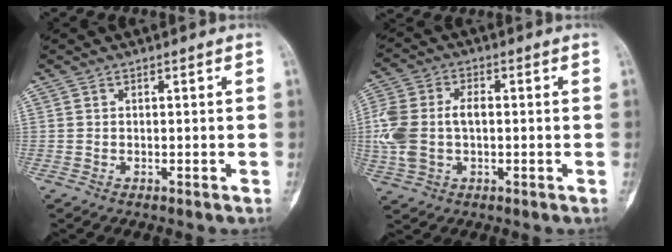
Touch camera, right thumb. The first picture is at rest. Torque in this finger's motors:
{"motor_torque": [0.17, 0.30, 0.56, 0.51, 0.13]}